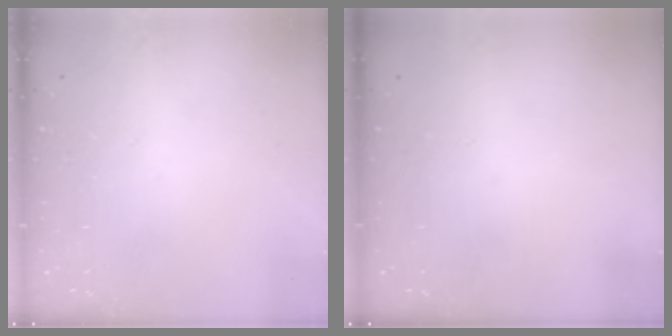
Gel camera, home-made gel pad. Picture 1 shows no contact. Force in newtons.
{"total": 0.0}